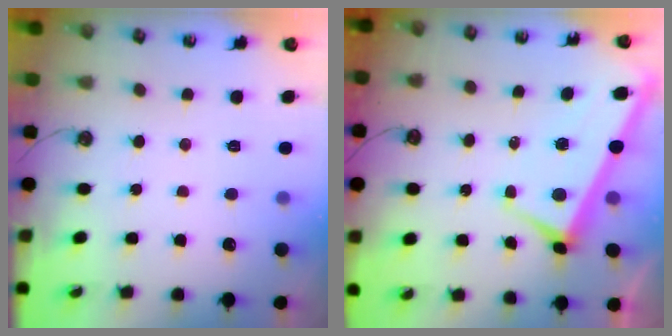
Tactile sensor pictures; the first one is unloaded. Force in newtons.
{"total": 3.0, "press": 2.9, "slide": 0.9}